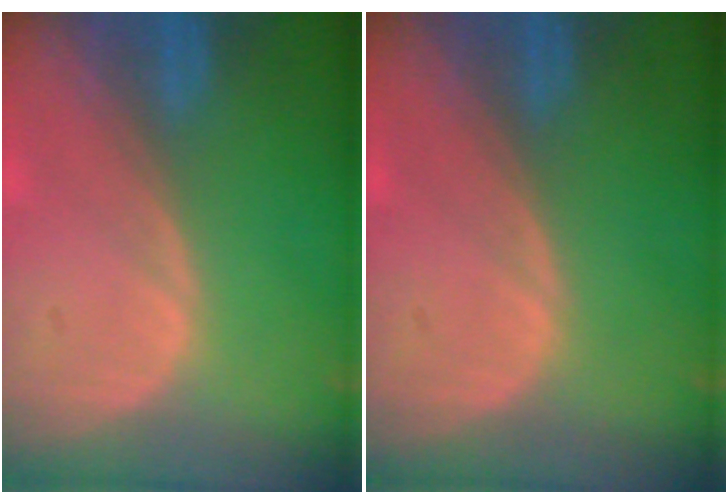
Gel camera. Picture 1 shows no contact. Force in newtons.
{"total": 0.0}